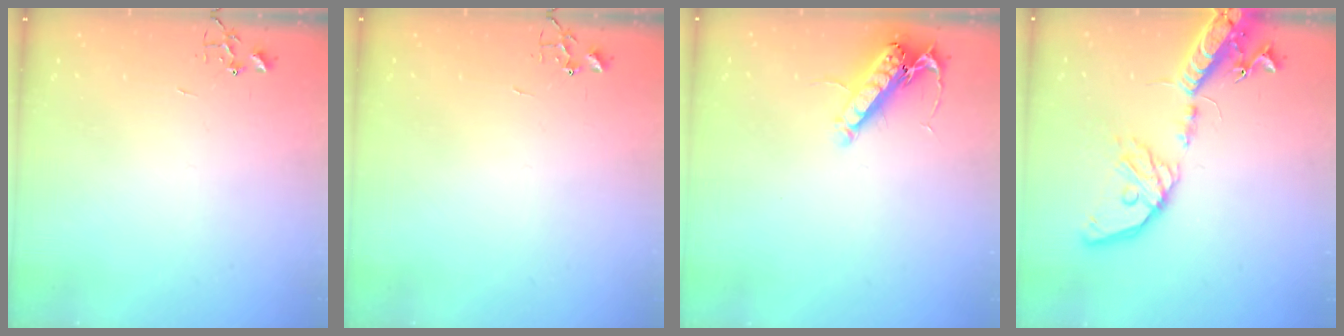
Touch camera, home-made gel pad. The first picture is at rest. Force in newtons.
{"total": 0.0}
{"total": 14.4, "press": 14.2, "slide": 2.0}
{"total": 19.5, "press": 19.2, "slide": 3.6}